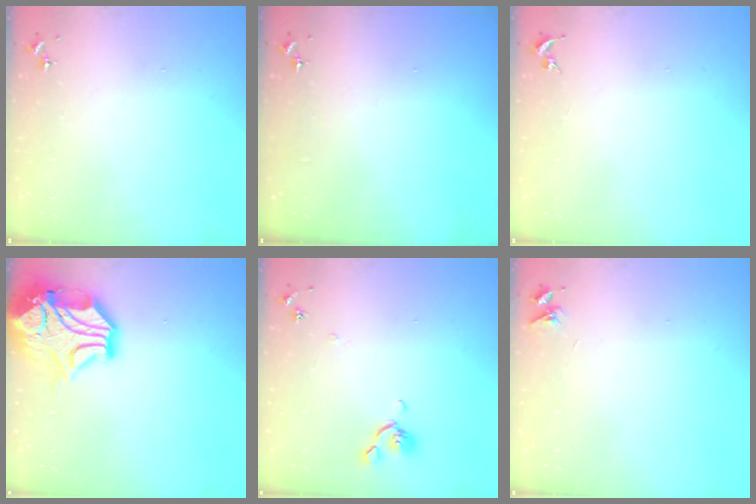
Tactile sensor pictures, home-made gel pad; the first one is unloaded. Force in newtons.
{"total": 0.0}
{"total": 0.0}
{"total": 17.6, "press": 17.4, "slide": 2.6}
{"total": 5.4, "press": 5.3, "slide": 1.1}
{"total": 3.6, "press": 3.6, "slide": 0.5}